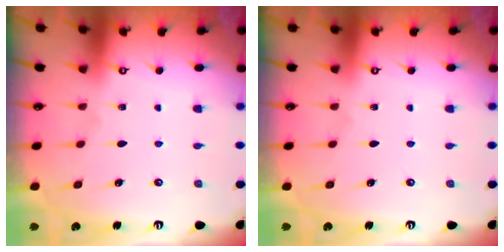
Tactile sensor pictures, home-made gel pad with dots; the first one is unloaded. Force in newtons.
{"total": 0.0}